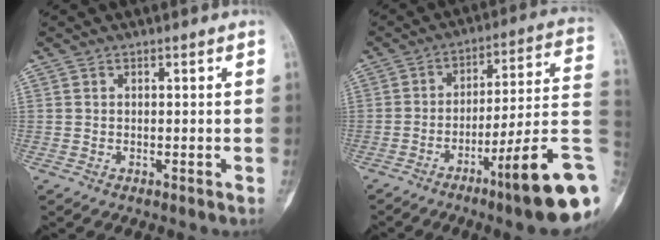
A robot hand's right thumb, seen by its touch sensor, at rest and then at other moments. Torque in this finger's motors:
{"motor_torque": [2.56, 0.84, 1.14, -1.25, 0.39]}